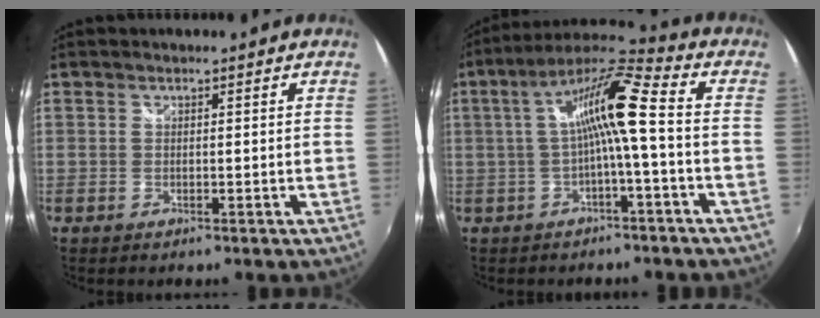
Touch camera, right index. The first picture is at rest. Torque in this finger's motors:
{"motor_torque": [1.49, -0.13, 0.74, 0.21]}